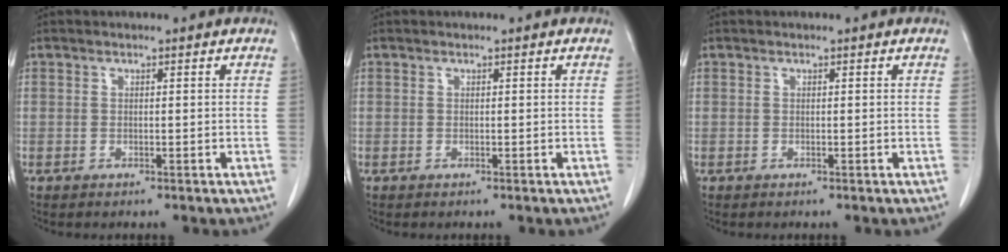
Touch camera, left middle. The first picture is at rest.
{"total": 0.0}
{"total": 0.0}